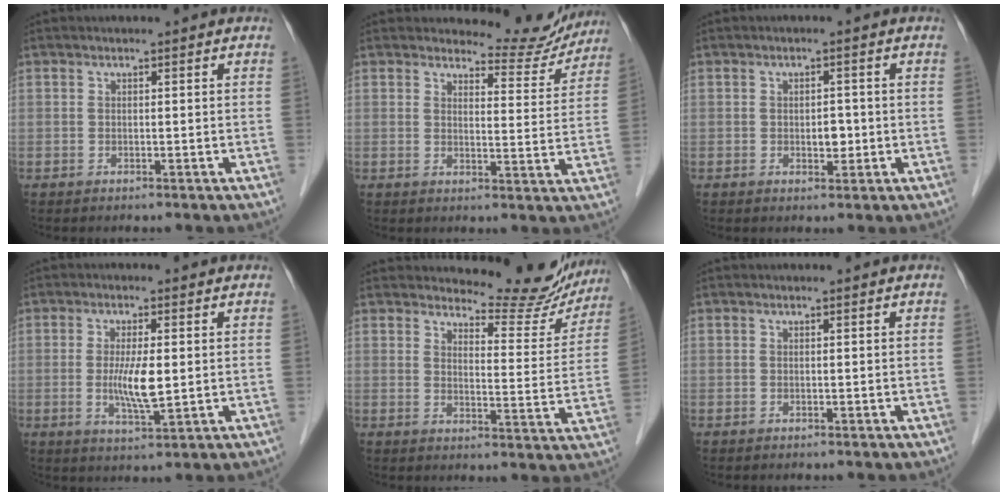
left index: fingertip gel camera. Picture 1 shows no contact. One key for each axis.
{"total": 8.0, "fx": 7.8, "fy": 1.8, "fz": -0.3, "tx": 0.012, "ty": -0.025, "tz": 0.088}
{"total": 2.2, "fx": -0.3, "fy": 1.3, "fz": 1.8, "tx": -0.025, "ty": 0.001, "tz": -0.002}
{"total": 5.6, "fx": 0.0, "fy": 1.0, "fz": 5.5, "tx": -0.108, "ty": -0.010, "tz": 0.000}
{"total": 13.0, "fx": 12.5, "fy": 2.9, "fz": 1.9, "tx": -0.009, "ty": -0.047, "tz": 0.138}
{"total": 0.0}